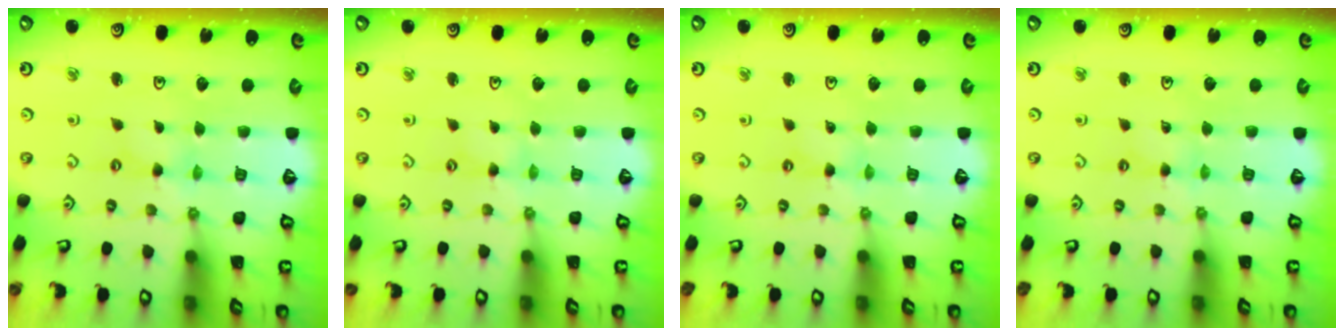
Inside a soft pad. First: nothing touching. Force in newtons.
{"total": 0.6, "press": 0.6, "slide": 0.1}
{"total": 0.0}
{"total": 0.5, "press": 0.5, "slide": 0.1}